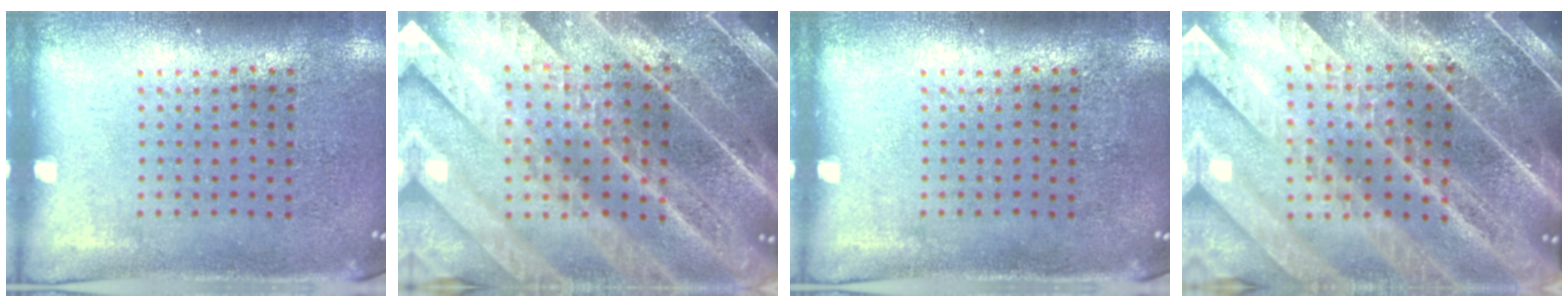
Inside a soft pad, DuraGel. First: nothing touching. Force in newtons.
{"total": 5.5, "press": 4.6, "slide": 3.0}
{"total": 0.0}
{"total": 5.6, "press": 4.8, "slide": 3.0}